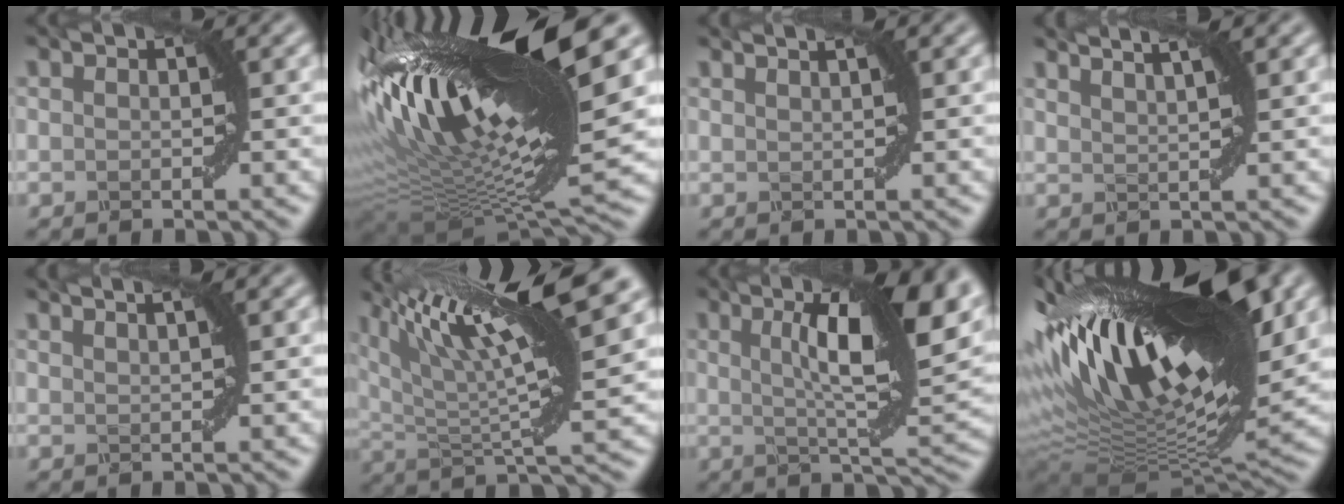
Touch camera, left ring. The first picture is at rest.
{"total": 18.2, "force": [5.6, 5.8, 16.3], "torque": [-0.325, 0.011, 0.097]}
{"total": 2.4, "force": [1.6, 0.9, 1.5], "torque": [-0.003, 0.005, -0.004]}
{"total": 4.6, "force": [3.5, 1.4, 2.6], "torque": [-0.025, 0.020, 0.023]}
{"total": 3.2, "force": [2.3, 1.2, 2.0], "torque": [-0.010, 0.015, 0.003]}
{"total": 14.7, "force": [7.9, 3.5, 11.9], "torque": [-0.204, 0.022, 0.139]}
{"total": 11.8, "force": [3.7, 2.6, 10.9], "torque": [-0.151, 0.012, 0.060]}
{"total": 19.2, "force": [5.7, 8.0, 16.5], "torque": [-0.294, 0.026, 0.085]}